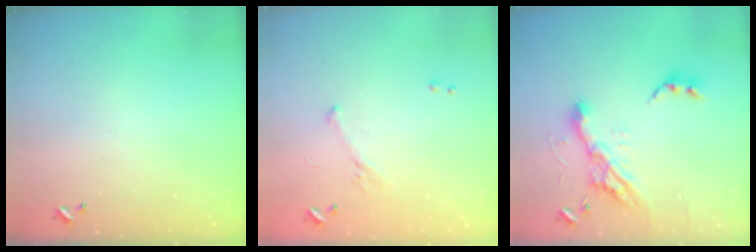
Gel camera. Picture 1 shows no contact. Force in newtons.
{"total": 4.0, "press": 3.9, "slide": 1.0}
{"total": 13.4, "press": 13.3, "slide": 0.8}